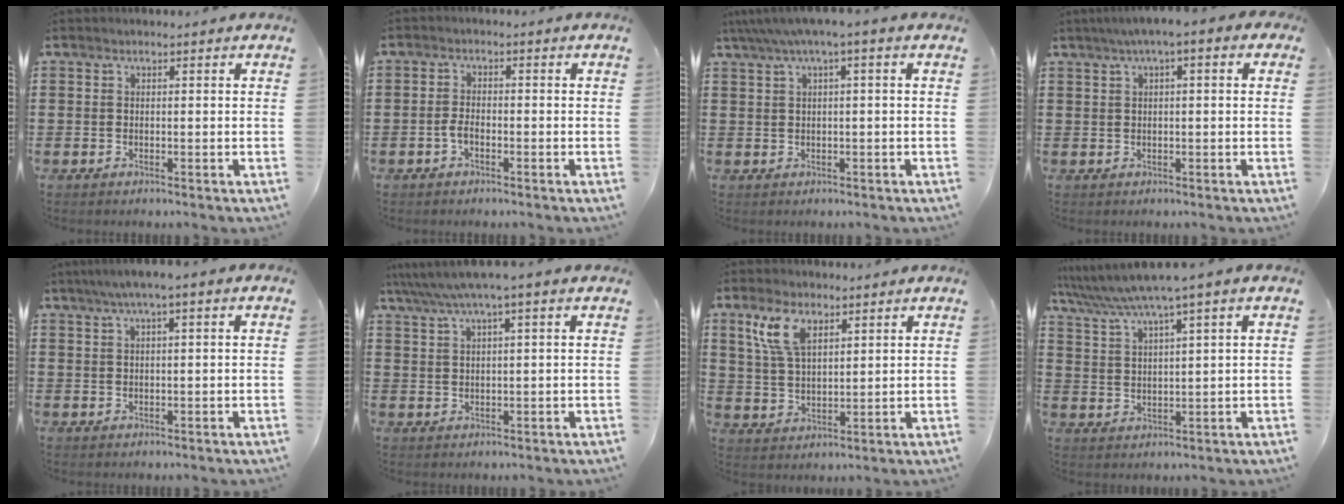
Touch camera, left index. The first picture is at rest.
{"total": 2.2, "force": [-1.0, 0.9, 1.8], "torque": [-0.049, -0.003, -0.023]}
{"total": 2.6, "force": [0.2, 0.3, 2.6], "torque": [-0.046, 0.000, 0.002]}
{"total": 2.6, "force": [0.4, 0.3, 2.5], "torque": [-0.046, 0.002, 0.004]}
{"total": 2.3, "force": [0.6, 0.1, 2.2], "torque": [-0.039, 0.000, 0.010]}
{"total": 3.4, "force": [1.9, -0.2, 2.8], "torque": [-0.058, -0.002, 0.031]}
{"total": 7.1, "force": [4.1, 3.2, 4.9], "torque": [-0.110, 0.009, 0.074]}
{"total": 4.9, "force": [3.6, -0.4, 3.3], "torque": [-0.073, -0.016, 0.058]}